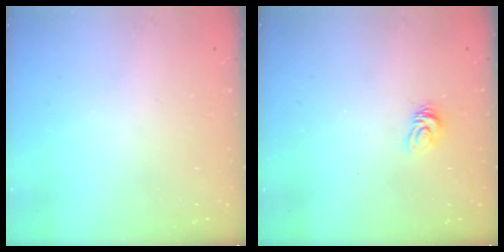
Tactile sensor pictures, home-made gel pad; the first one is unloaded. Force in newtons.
{"total": 4.5, "press": 4.5, "slide": 0.2}